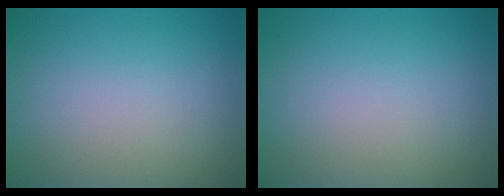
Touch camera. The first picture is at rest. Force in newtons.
{"total": 0.0}